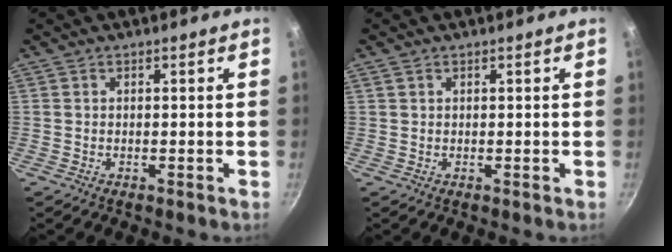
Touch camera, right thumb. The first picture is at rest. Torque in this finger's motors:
{"motor_torque": [-0.17, -0.20, -0.34, 0.15, 0.05]}